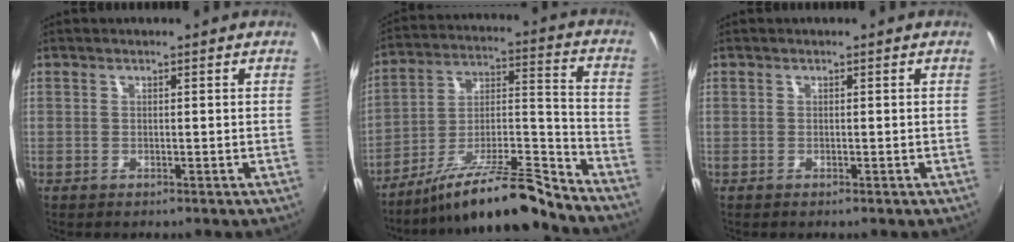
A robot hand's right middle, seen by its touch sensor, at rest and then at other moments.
{"total": 16.6, "force": [-13.9, 1.8, 8.8], "torque": [-0.141, 0.009, -0.235]}
{"total": 0.0}